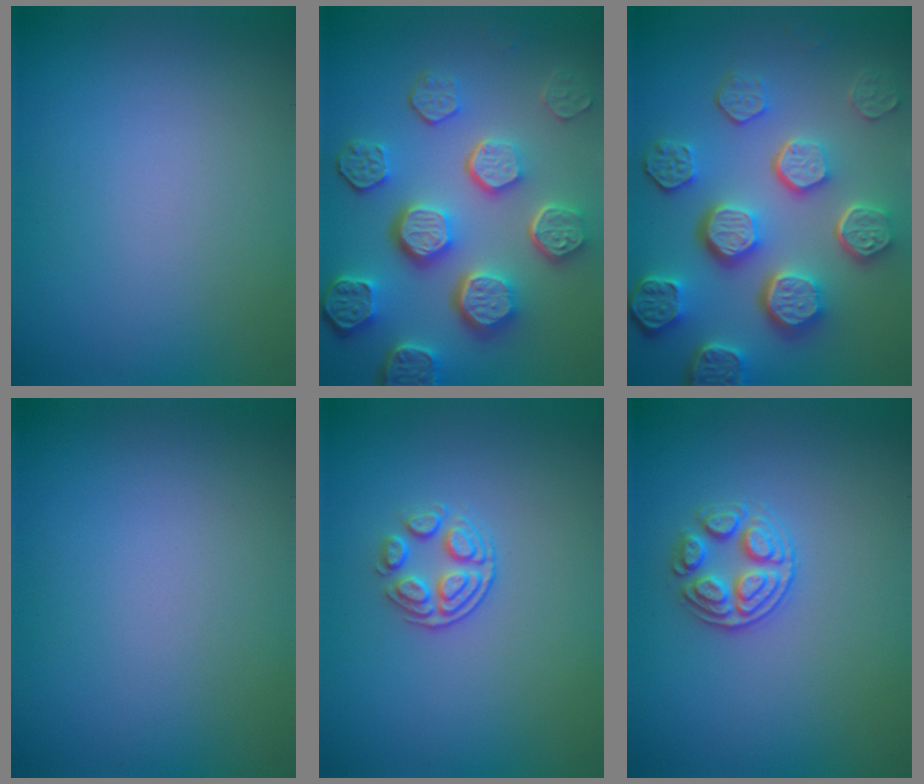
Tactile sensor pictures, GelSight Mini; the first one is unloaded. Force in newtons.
{"total": 8.6, "press": 6.3, "slide": 5.9}
{"total": 8.5, "press": 6.2, "slide": 5.7}
{"total": 0.0}
{"total": 2.4, "press": 1.8, "slide": 1.6}
{"total": 2.7, "press": 2.5, "slide": 0.9}